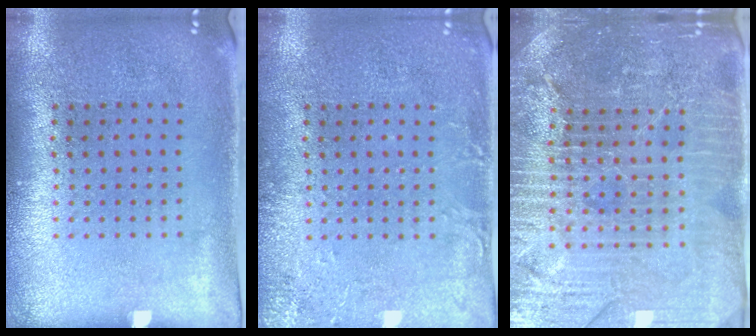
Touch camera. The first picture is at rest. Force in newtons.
{"total": 2.2, "press": 2.2, "slide": 0.3}
{"total": 5.0, "press": 4.6, "slide": 1.9}